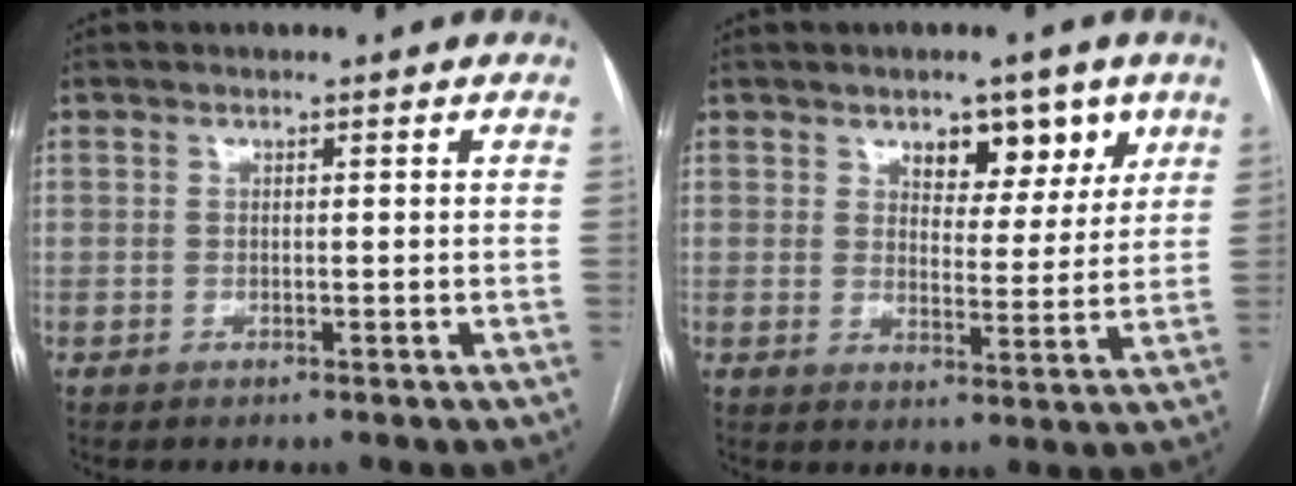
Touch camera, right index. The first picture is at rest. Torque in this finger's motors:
{"motor_torque": [0.36, 0.37, 0.08, 0.03]}